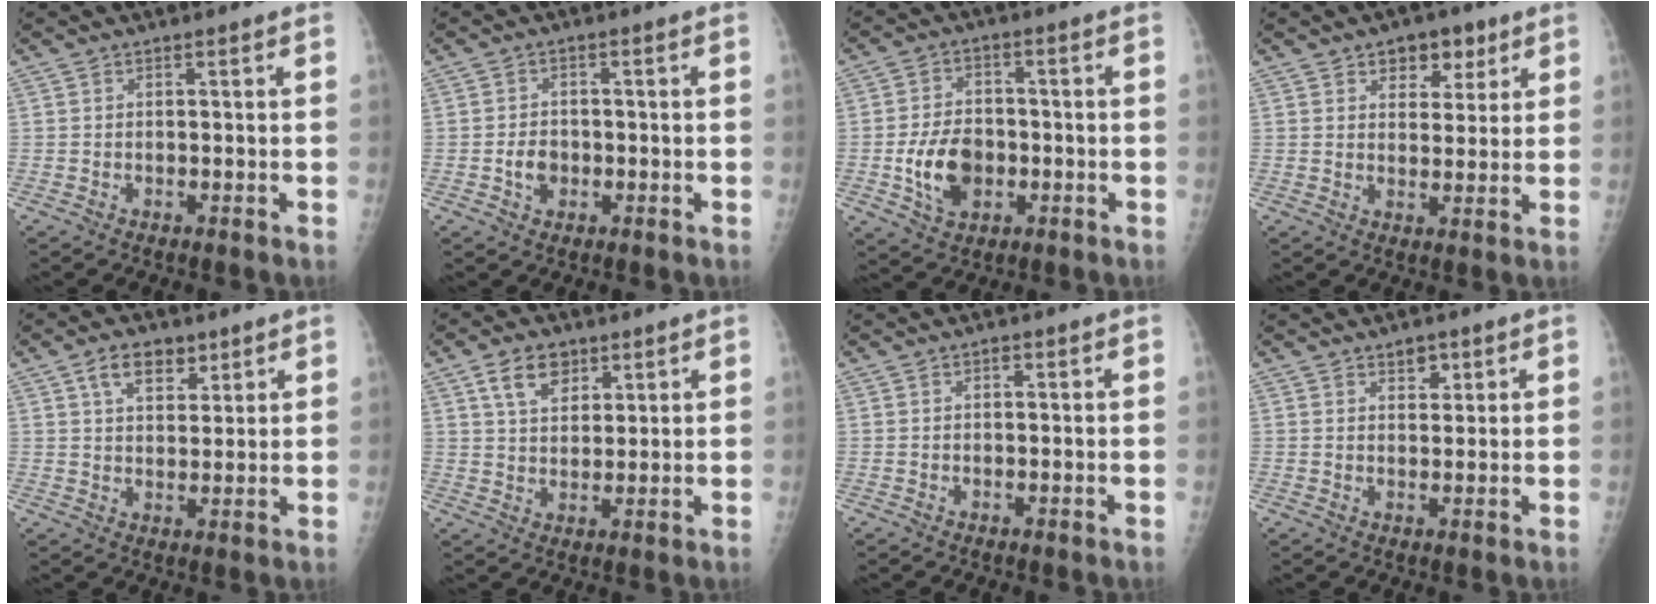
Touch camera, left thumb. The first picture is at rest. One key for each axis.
{"total": 3.5, "fx": -1.0, "fy": 2.7, "fz": 1.9, "tx": -0.020, "ty": 0.008, "tz": -0.017}
{"total": 9.9, "fx": -2.3, "fy": 7.0, "fz": 6.6, "tx": -0.095, "ty": 0.012, "tz": -0.036}
{"total": 6.6, "fx": 3.7, "fy": 4.4, "fz": 3.2, "tx": -0.009, "ty": -0.014, "tz": 0.050}
{"total": 6.8, "fx": 3.9, "fy": 4.0, "fz": 3.9, "tx": -0.042, "ty": -0.018, "tz": 0.066}
{"total": 7.0, "fx": 3.8, "fy": 4.5, "fz": 3.8, "tx": -0.047, "ty": -0.019, "tz": 0.068}
{"total": 0.5, "fx": 0.2, "fy": 0.4, "fz": 0.3, "tx": 0.000, "ty": 0.001, "tz": 0.002}
{"total": 2.7, "fx": 1.7, "fy": 1.7, "fz": 1.3, "tx": -0.002, "ty": -0.010, "tz": 0.028}